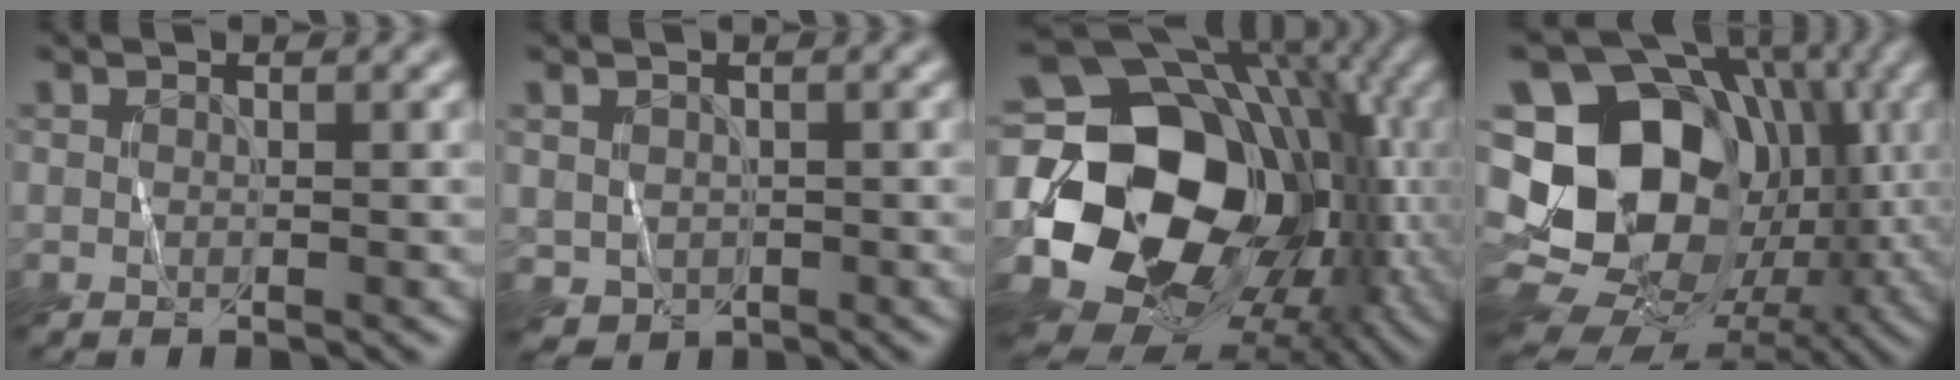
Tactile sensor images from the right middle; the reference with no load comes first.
{"total": 1.6, "force": [0.0, 1.5, 0.6], "torque": [-0.014, -0.008, 0.004]}
{"total": 21.0, "force": [-3.1, 16.2, 13.1], "torque": [-0.225, -0.016, -0.059]}
{"total": 20.6, "force": [-0.8, 17.6, 10.8], "torque": [-0.201, 0.019, -0.029]}